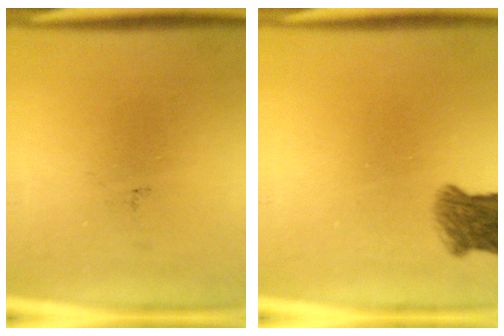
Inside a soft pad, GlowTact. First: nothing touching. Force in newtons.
{"total": 4.5}